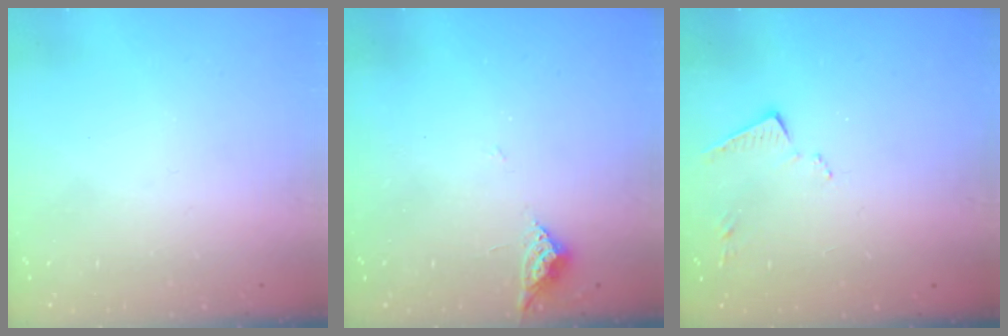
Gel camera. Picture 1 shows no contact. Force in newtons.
{"total": 3.8, "press": 3.8, "slide": 0.6}
{"total": 8.0, "press": 8.0, "slide": 0.1}